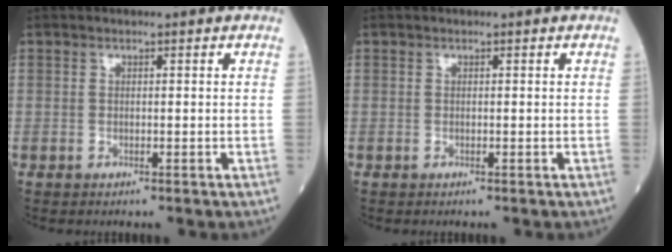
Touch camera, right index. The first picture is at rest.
{"total": 0.0}